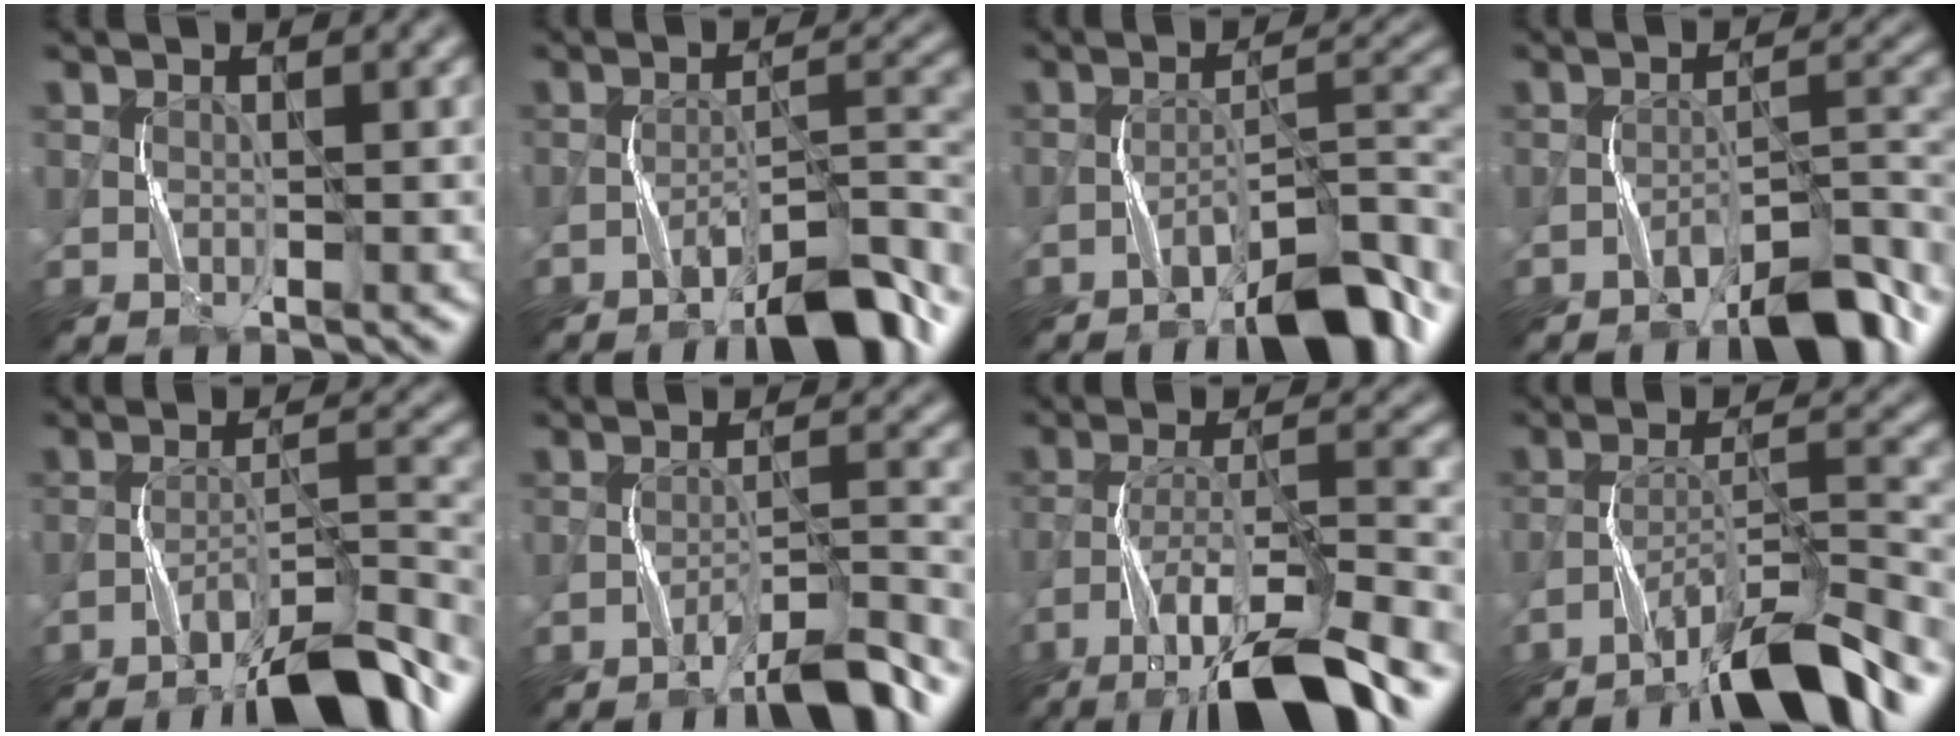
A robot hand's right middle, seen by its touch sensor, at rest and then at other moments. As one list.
[{"total": 8.1, "force": [-6.1, 1.6, 5.2], "torque": [-0.072, 0.018, -0.100]}, {"total": 9.1, "force": [-6.2, 2.3, 6.2], "torque": [-0.086, 0.019, -0.102]}, {"total": 6.8, "force": [-5.2, 1.4, 4.2], "torque": [-0.058, 0.015, -0.083]}, {"total": 8.8, "force": [-7.0, 1.3, 5.1], "torque": [-0.077, 0.015, -0.118]}, {"total": 5.2, "force": [-4.3, 0.4, 3.0], "torque": [-0.044, 0.012, -0.071]}, {"total": 11.8, "force": [-8.1, 2.2, 8.2], "torque": [-0.150, 0.004, -0.137]}, {"total": 8.7, "force": [-6.8, 1.1, 5.3], "torque": [-0.086, 0.012, -0.117]}]